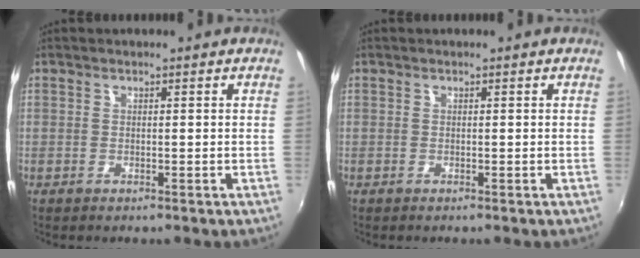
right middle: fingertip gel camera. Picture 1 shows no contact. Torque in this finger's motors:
{"motor_torque": [0.00, 0.00, 0.00, 0.00]}